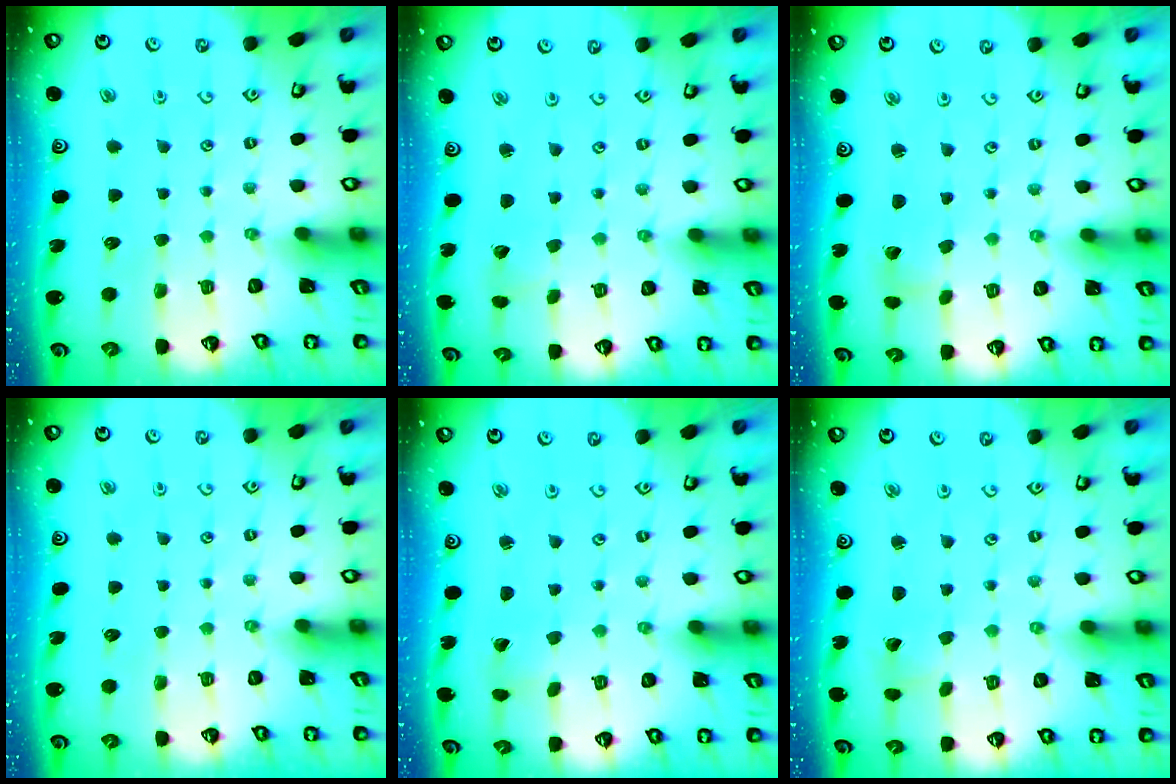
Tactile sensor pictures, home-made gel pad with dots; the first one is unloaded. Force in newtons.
{"total": 2.1, "press": 2.1, "slide": 0.1}
{"total": 2.7, "press": 2.7, "slide": 0.2}
{"total": 0.0}
{"total": 0.0}
{"total": 2.6, "press": 2.6, "slide": 0.3}